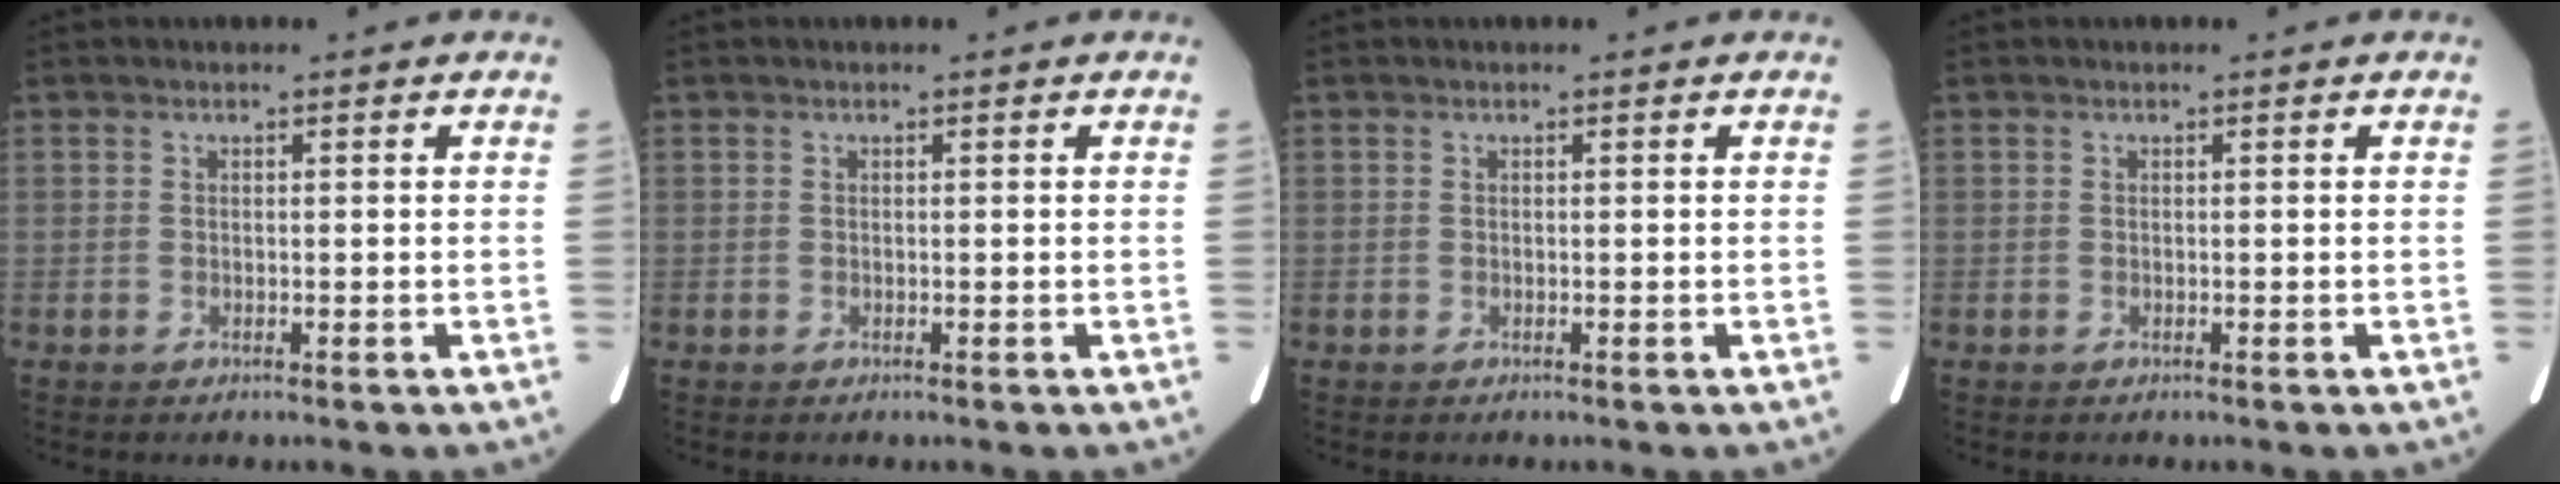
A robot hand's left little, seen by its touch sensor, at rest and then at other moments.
{"total": 0.0}
{"total": 0.0}
{"total": 0.0}